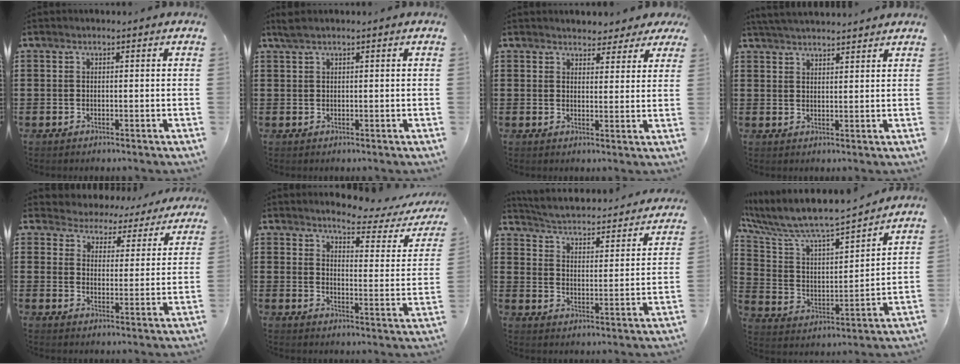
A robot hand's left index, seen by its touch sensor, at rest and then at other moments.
{"total": 1.3, "force": [0.9, 0.1, 0.9], "torque": [-0.020, 0.000, 0.017]}
{"total": 3.4, "force": [3.1, 1.3, 0.3], "torque": [-0.010, -0.007, 0.056]}
{"total": 3.2, "force": [3.1, -0.2, 0.4], "torque": [-0.018, -0.007, 0.058]}
{"total": 4.0, "force": [3.9, 0.8, -0.6], "torque": [-0.015, -0.031, 0.063]}
{"total": 3.5, "force": [3.2, -0.1, 1.3], "torque": [-0.031, -0.030, 0.044]}
{"total": 2.8, "force": [2.8, -0.1, 0.3], "torque": [-0.027, -0.032, 0.036]}
{"total": 7.3, "force": [6.6, 1.3, 3.0], "torque": [-0.092, -0.053, 0.106]}